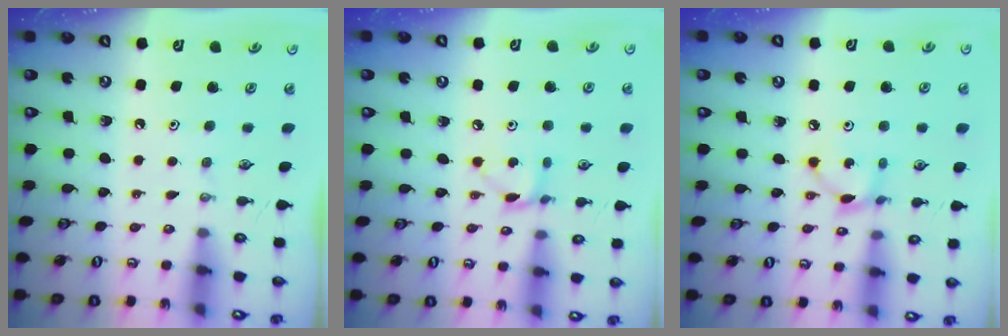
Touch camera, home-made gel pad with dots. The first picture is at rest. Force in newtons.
{"total": 5.4, "press": 5.4, "slide": 0.6}
{"total": 4.0, "press": 4.0, "slide": 0.2}